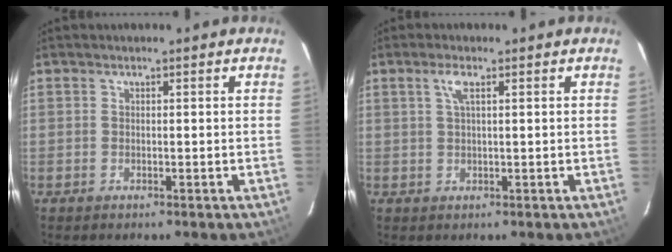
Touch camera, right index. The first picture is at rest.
{"total": 2.3, "force": [1.0, 0.4, 2.1], "torque": [-0.042, 0.004, 0.019]}